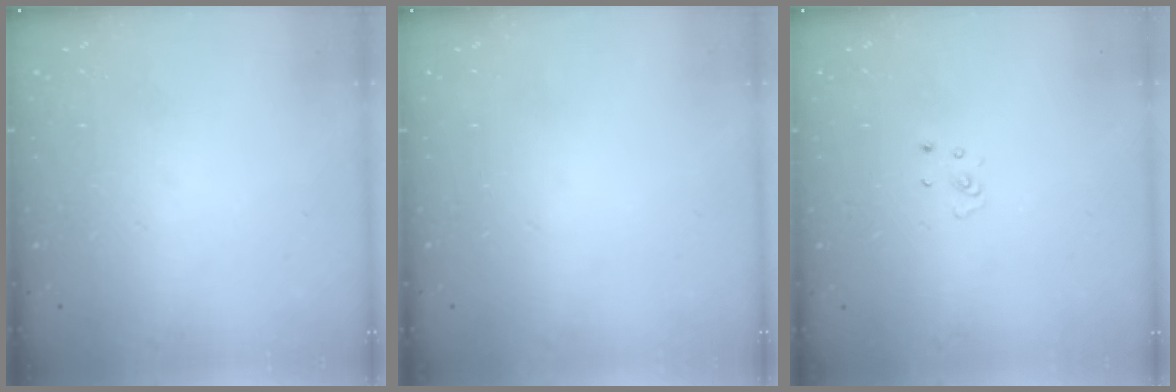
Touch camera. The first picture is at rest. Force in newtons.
{"total": 0.0}
{"total": 2.3, "press": 2.3, "slide": 0.2}